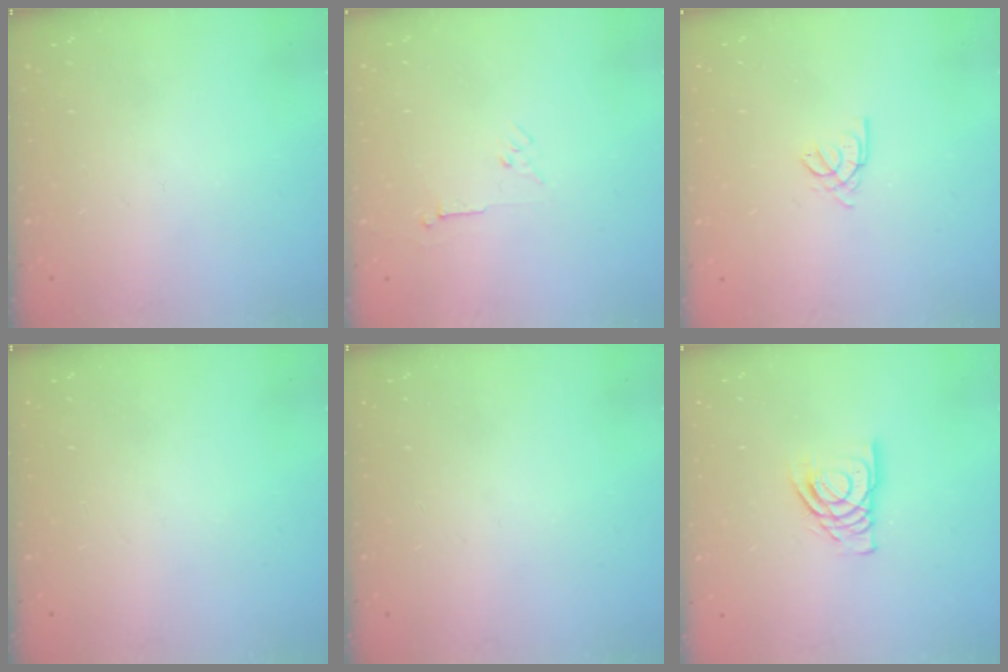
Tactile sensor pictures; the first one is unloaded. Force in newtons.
{"total": 3.5, "press": 3.4, "slide": 0.7}
{"total": 2.3, "press": 2.3, "slide": 0.5}
{"total": 0.0}
{"total": 0.0}
{"total": 11.3, "press": 11.1, "slide": 1.6}